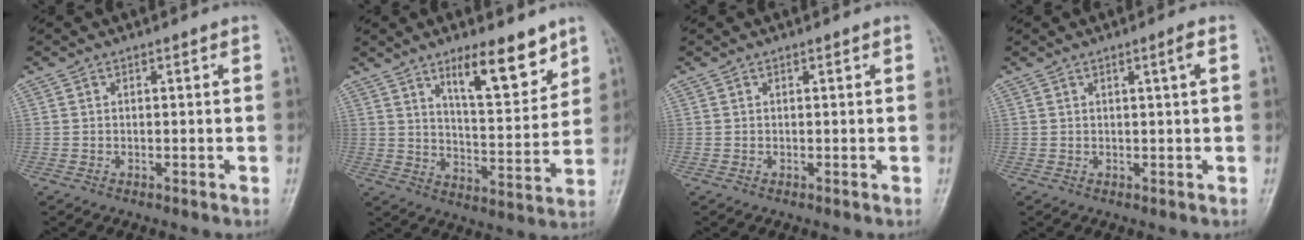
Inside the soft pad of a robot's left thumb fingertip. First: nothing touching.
{"total": 12.2, "force": [8.0, 3.6, 8.5], "torque": [-0.105, -0.060, 0.131]}
{"total": 0.0}
{"total": 1.9, "force": [0.6, -0.2, 1.8], "torque": [-0.032, -0.002, 0.012]}